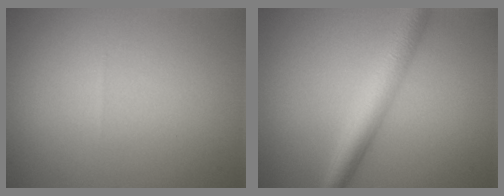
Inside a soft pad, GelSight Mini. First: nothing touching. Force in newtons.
{"total": 4.1, "press": 4.1, "slide": 0.2}